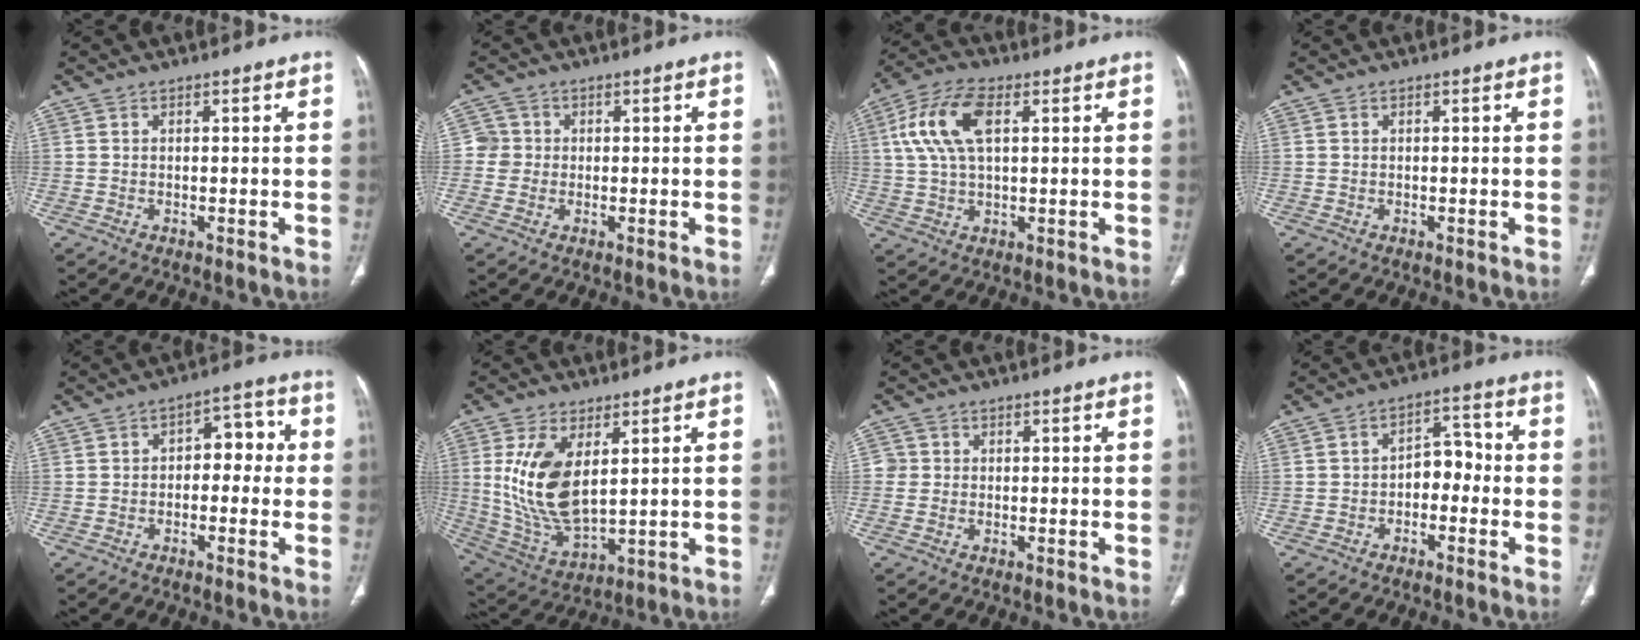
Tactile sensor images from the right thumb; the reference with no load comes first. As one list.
[{"total": 3.0, "force": [0.0, 3.0, 0.2], "torque": [0.019, 0.009, -0.004]}, {"total": 11.6, "force": [3.3, 5.8, 9.5], "torque": [-0.202, 0.017, 0.061]}, {"total": 0.0}, {"total": 6.7, "force": [-0.3, 4.2, 5.2], "torque": [-0.036, 0.033, -0.014]}, {"total": 14.6, "force": [3.7, 7.5, 12.1], "torque": [-0.237, -0.022, 0.090]}, {"total": 1.7, "force": [0.1, 1.7, 0.1], "torque": [0.009, 0.005, -0.002]}, {"total": 5.7, "force": [-1.7, 3.9, 3.9], "torque": [-0.033, 0.038, -0.035]}]